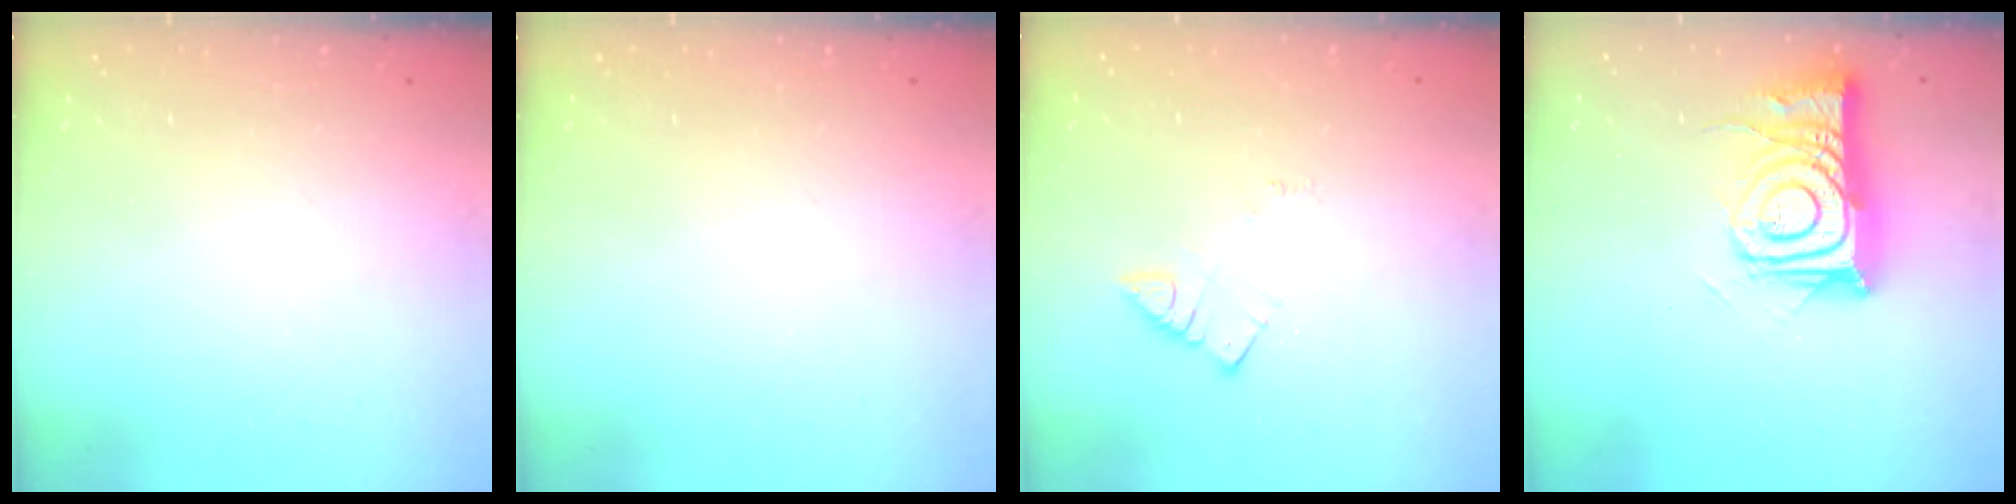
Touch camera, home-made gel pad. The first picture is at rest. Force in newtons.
{"total": 0.0}
{"total": 2.8, "press": 2.7, "slide": 0.3}
{"total": 11.6, "press": 11.5, "slide": 1.0}